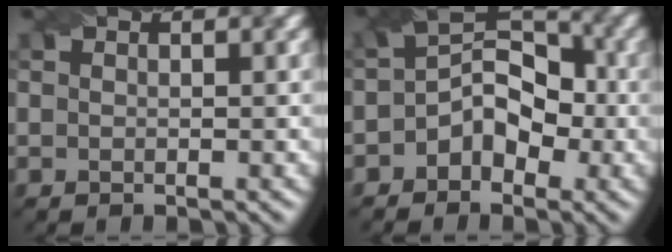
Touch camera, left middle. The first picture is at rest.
{"total": 4.8, "force": [-1.3, 3.5, 3.1], "torque": [-0.036, 0.011, -0.030]}